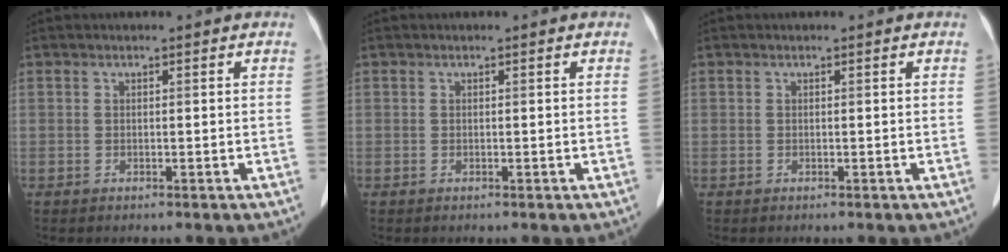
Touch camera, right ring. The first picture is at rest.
{"total": 0.0}
{"total": 0.0}